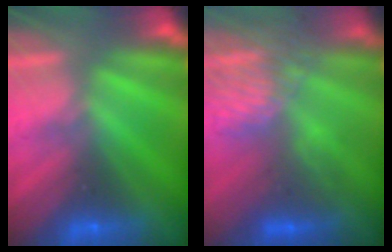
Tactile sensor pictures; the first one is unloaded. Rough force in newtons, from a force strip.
{"total": 3.4}